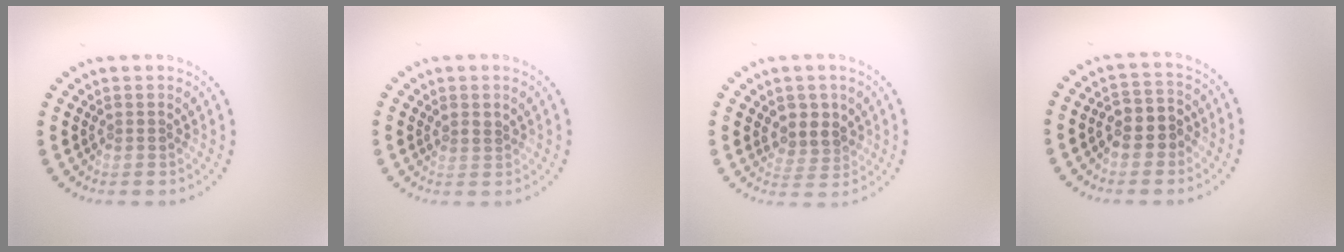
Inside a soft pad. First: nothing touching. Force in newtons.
{"total": 0.6, "press": 0.3, "slide": 0.5}
{"total": 2.6, "press": 2.2, "slide": 1.3}
{"total": 3.0, "press": 2.8, "slide": 0.9}